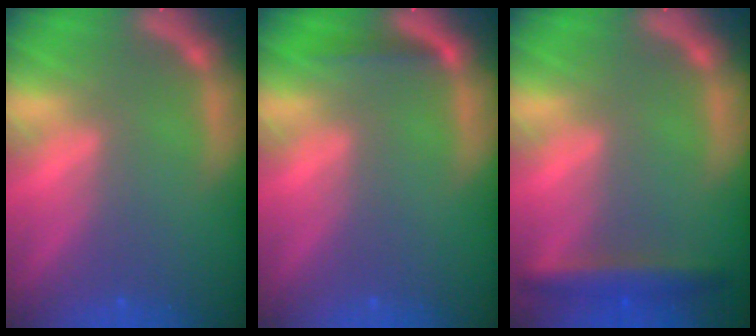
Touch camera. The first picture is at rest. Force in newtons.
{"total": 1.4}
{"total": 3.5}